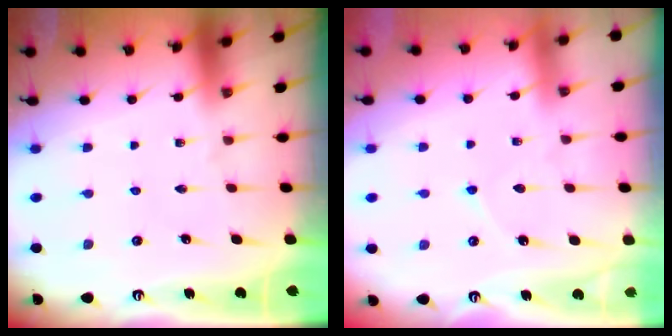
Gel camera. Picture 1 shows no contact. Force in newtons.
{"total": 3.9, "press": 3.9, "slide": 0.4}